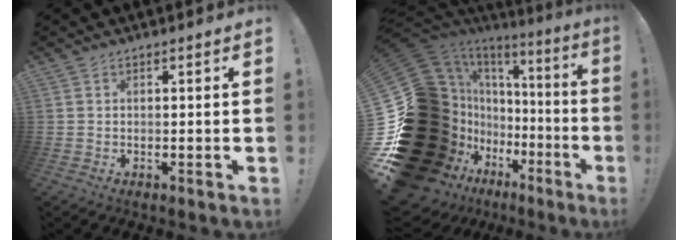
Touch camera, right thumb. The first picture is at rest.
{"total": 26.8, "force": [-6.1, 18.1, 18.8], "torque": [-0.302, -0.042, -0.006]}